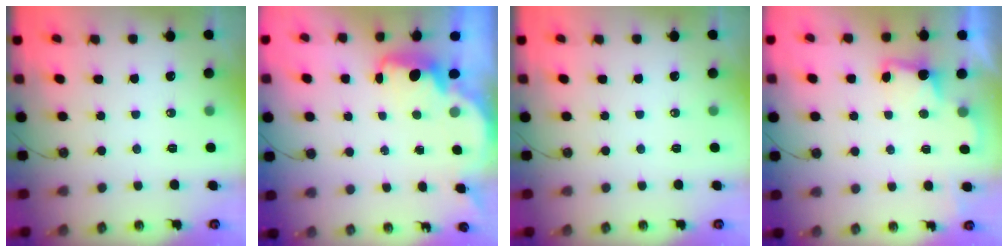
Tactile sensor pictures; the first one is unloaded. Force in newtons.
{"total": 2.2, "press": 2.1, "slide": 0.6}
{"total": 0.0}
{"total": 2.4, "press": 2.2, "slide": 1.0}